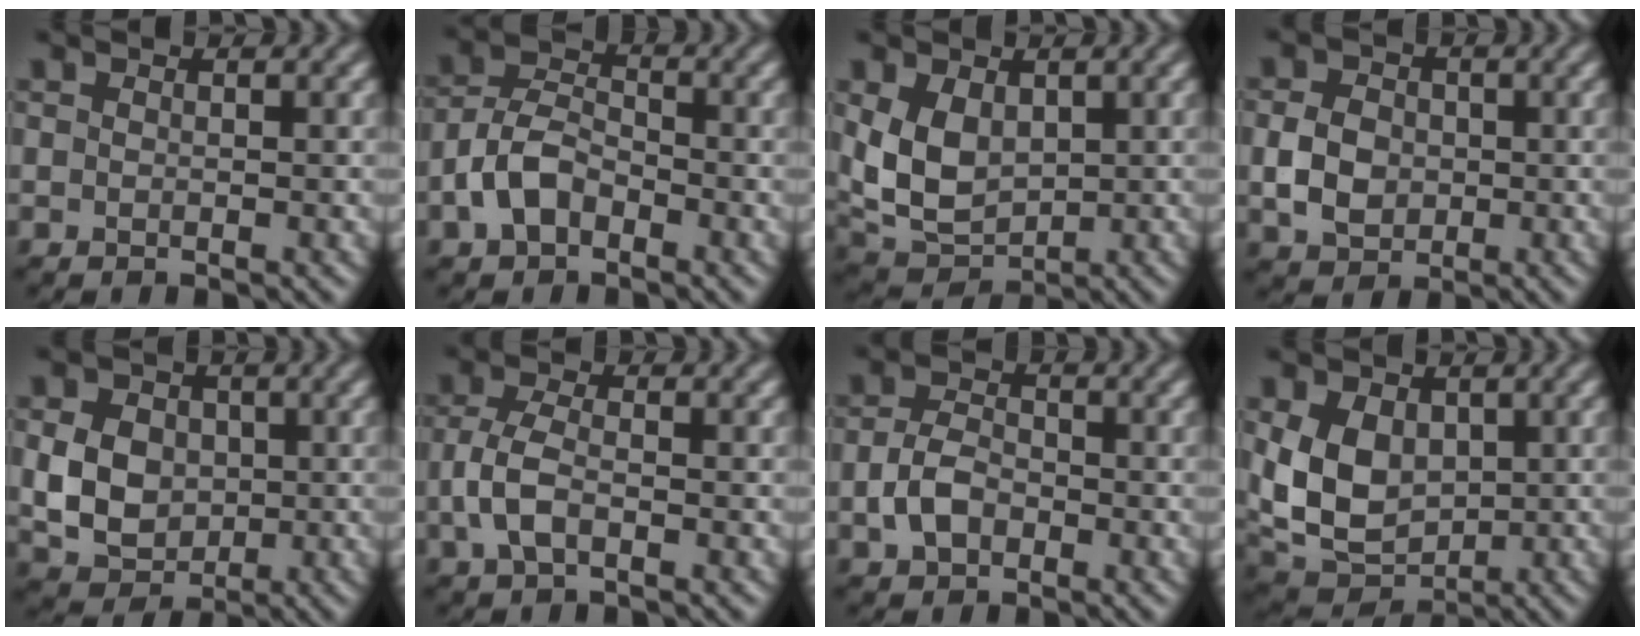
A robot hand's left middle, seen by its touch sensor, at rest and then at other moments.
{"total": 4.2, "force": [-1.8, 2.7, 2.7], "torque": [-0.058, 0.010, -0.045]}
{"total": 5.3, "force": [0.8, 3.7, 3.7], "torque": [-0.081, -0.004, 0.021]}
{"total": 4.0, "force": [-0.3, 3.3, 2.3], "torque": [-0.048, 0.001, -0.007]}
{"total": 5.6, "force": [0.2, 4.5, 3.3], "torque": [-0.066, 0.000, 0.002]}
{"total": 3.2, "force": [-0.9, 1.6, 2.6], "torque": [-0.061, 0.003, -0.023]}
{"total": 3.3, "force": [-1.0, 2.3, 2.2], "torque": [-0.043, 0.003, -0.023]}
{"total": 7.0, "force": [0.7, 5.1, 4.8], "torque": [-0.103, -0.006, 0.008]}